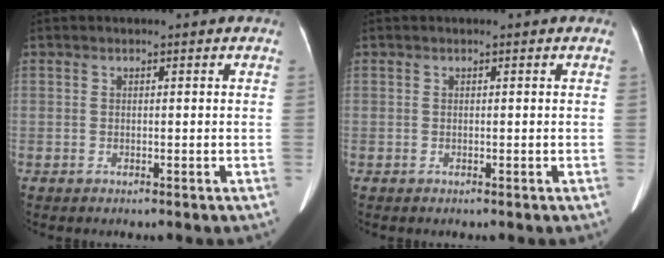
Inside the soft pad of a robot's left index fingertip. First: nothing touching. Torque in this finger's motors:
{"motor_torque": [-0.01, 0.02, 0.00, 0.00]}